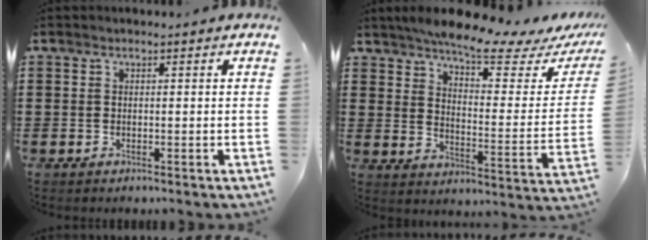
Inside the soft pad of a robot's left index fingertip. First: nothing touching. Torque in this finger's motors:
{"motor_torque": [1.66, -0.48, 0.27, 0.10]}